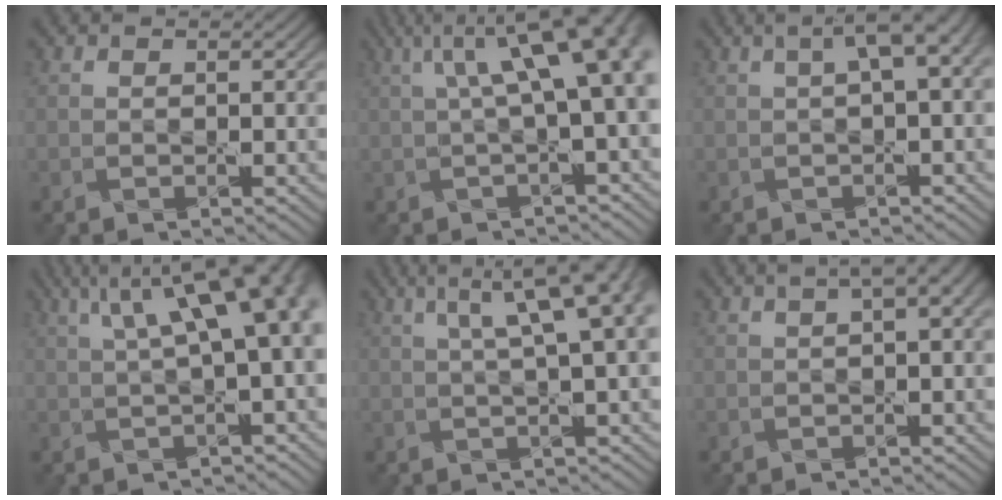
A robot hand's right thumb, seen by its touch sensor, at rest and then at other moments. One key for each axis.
{"total": 12.1, "fx": 2.8, "fy": 3.8, "fz": 11.2, "tx": -0.142, "ty": 0.030, "tz": 0.043}
{"total": 4.3, "fx": 1.1, "fy": 1.1, "fz": 4.0, "tx": -0.055, "ty": 0.017, "tz": 0.015}
{"total": 12.5, "fx": 3.8, "fy": 4.0, "fz": 11.2, "tx": -0.142, "ty": 0.032, "tz": 0.055}
{"total": 9.5, "fx": 2.7, "fy": 2.9, "fz": 8.6, "tx": -0.096, "ty": 0.037, "tz": 0.029}
{"total": 3.5, "fx": 1.2, "fy": 0.7, "fz": 3.2, "tx": -0.047, "ty": 0.016, "tz": 0.018}